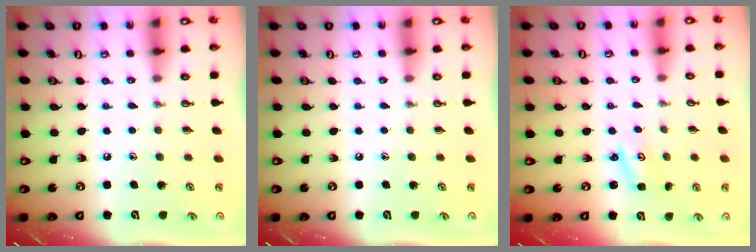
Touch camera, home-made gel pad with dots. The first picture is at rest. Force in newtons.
{"total": 0.0}
{"total": 2.1, "press": 2.1, "slide": 0.2}